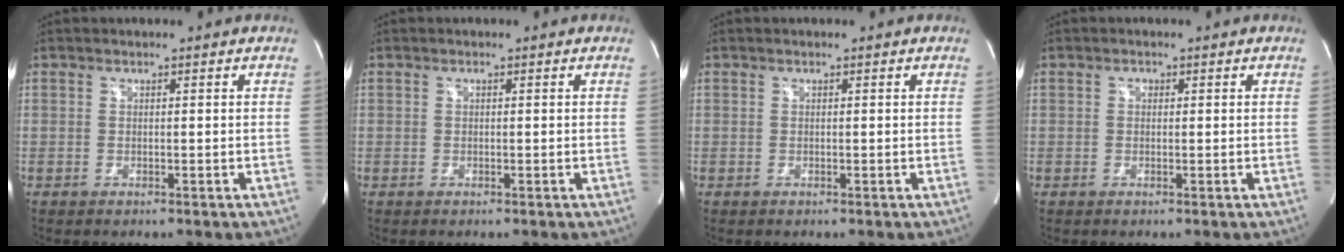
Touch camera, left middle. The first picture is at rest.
{"total": 0.0}
{"total": 0.0}
{"total": 0.6, "force": [0.1, 0.5, 0.3], "torque": [-0.003, 0.002, 0.001]}